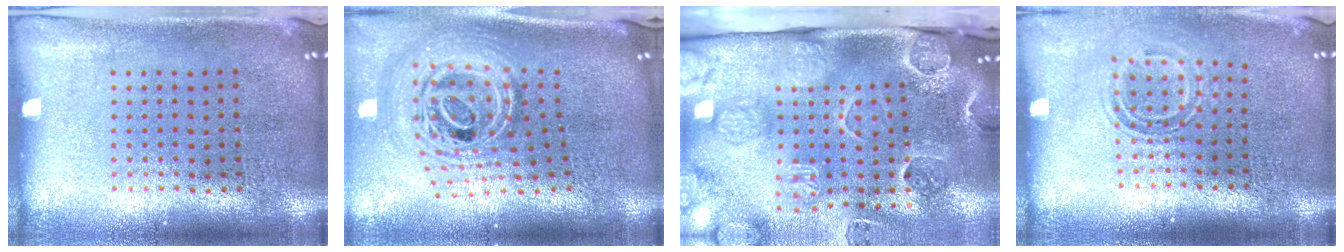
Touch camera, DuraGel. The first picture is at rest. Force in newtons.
{"total": 3.0, "press": 2.0, "slide": 2.2}
{"total": 3.4, "press": 3.1, "slide": 1.4}
{"total": 1.5, "press": 1.1, "slide": 1.1}